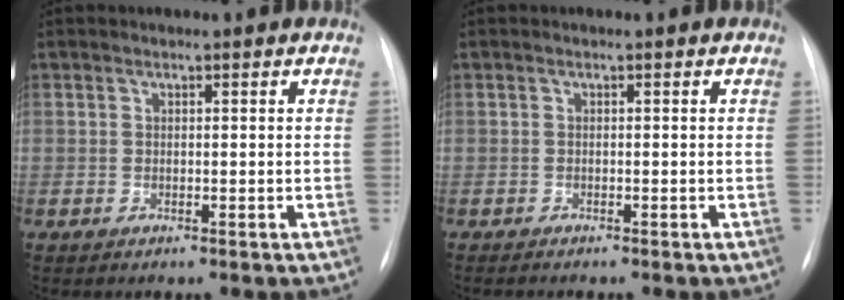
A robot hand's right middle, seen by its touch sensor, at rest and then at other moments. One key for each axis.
{"total": 0.9, "fx": -0.9, "fy": 0.1, "fz": 0.3, "tx": -0.010, "ty": -0.003, "tz": -0.012}